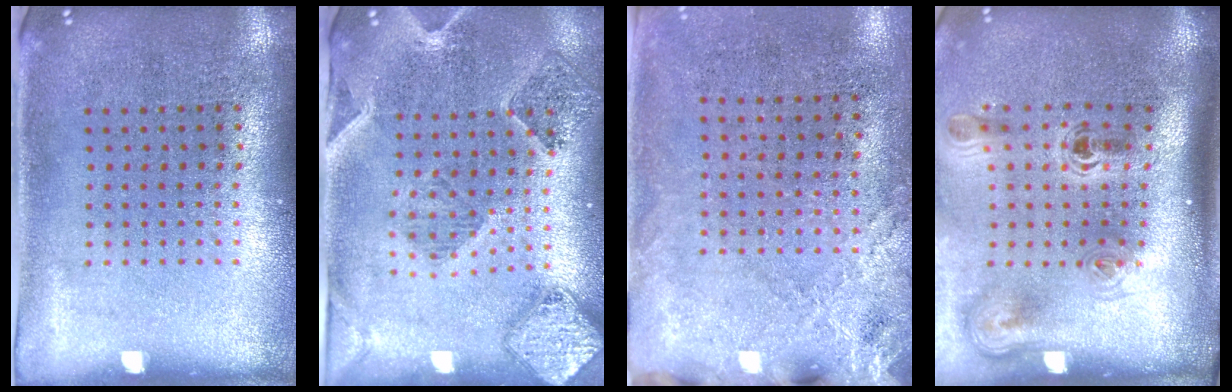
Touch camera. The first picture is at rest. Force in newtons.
{"total": 1.6, "press": 1.5, "slide": 0.4}
{"total": 2.5, "press": 2.1, "slide": 1.4}
{"total": 2.4, "press": 1.6, "slide": 1.8}